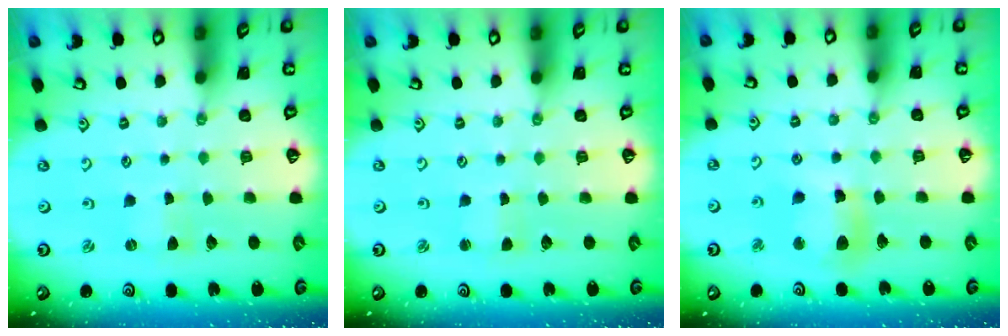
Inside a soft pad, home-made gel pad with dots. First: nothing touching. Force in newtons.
{"total": 0.7, "press": 0.7, "slide": 0.1}
{"total": 11.1, "press": 11.1, "slide": 1.3}